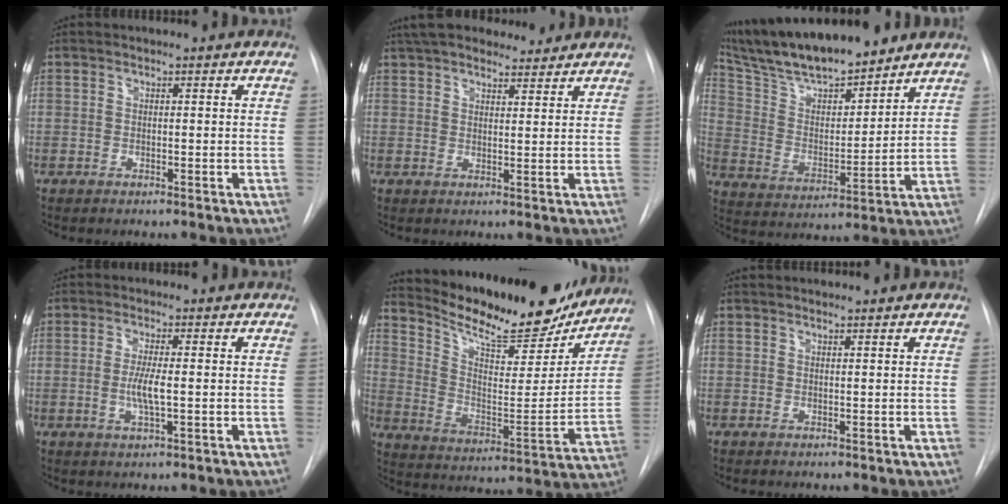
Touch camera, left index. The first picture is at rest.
{"total": 13.4, "force": [11.8, 3.6, 5.3], "torque": [-0.080, 0.033, 0.175]}
{"total": 18.6, "force": [16.0, 3.3, 8.9], "torque": [-0.161, 0.017, 0.283]}
{"total": 4.0, "force": [-0.4, 0.4, 3.9], "torque": [-0.081, -0.007, -0.007]}
{"total": 22.4, "force": [20.0, 4.9, 8.9], "torque": [-0.146, -0.028, 0.293]}
{"total": 1.2, "force": [1.2, 0.1, 0.3], "torque": [-0.005, 0.012, 0.021]}